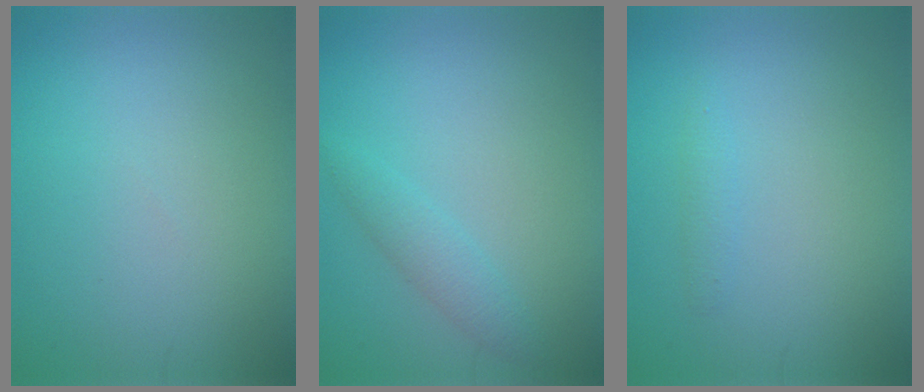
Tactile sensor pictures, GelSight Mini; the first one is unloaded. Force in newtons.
{"total": 1.8, "press": 1.8, "slide": 0.1}
{"total": 0.8, "press": 0.8, "slide": 0.1}